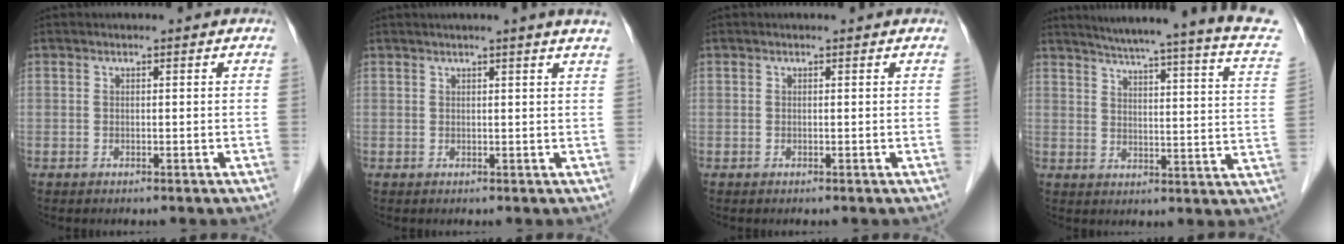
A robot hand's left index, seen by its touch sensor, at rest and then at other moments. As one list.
[{"total": 3.5, "force": [2.8, -1.0, 1.9], "torque": [-0.023, 0.007, 0.034]}, {"total": 0.0}, {"total": 21.7, "force": [18.4, -0.3, 11.6], "torque": [-0.167, -0.048, 0.215]}]